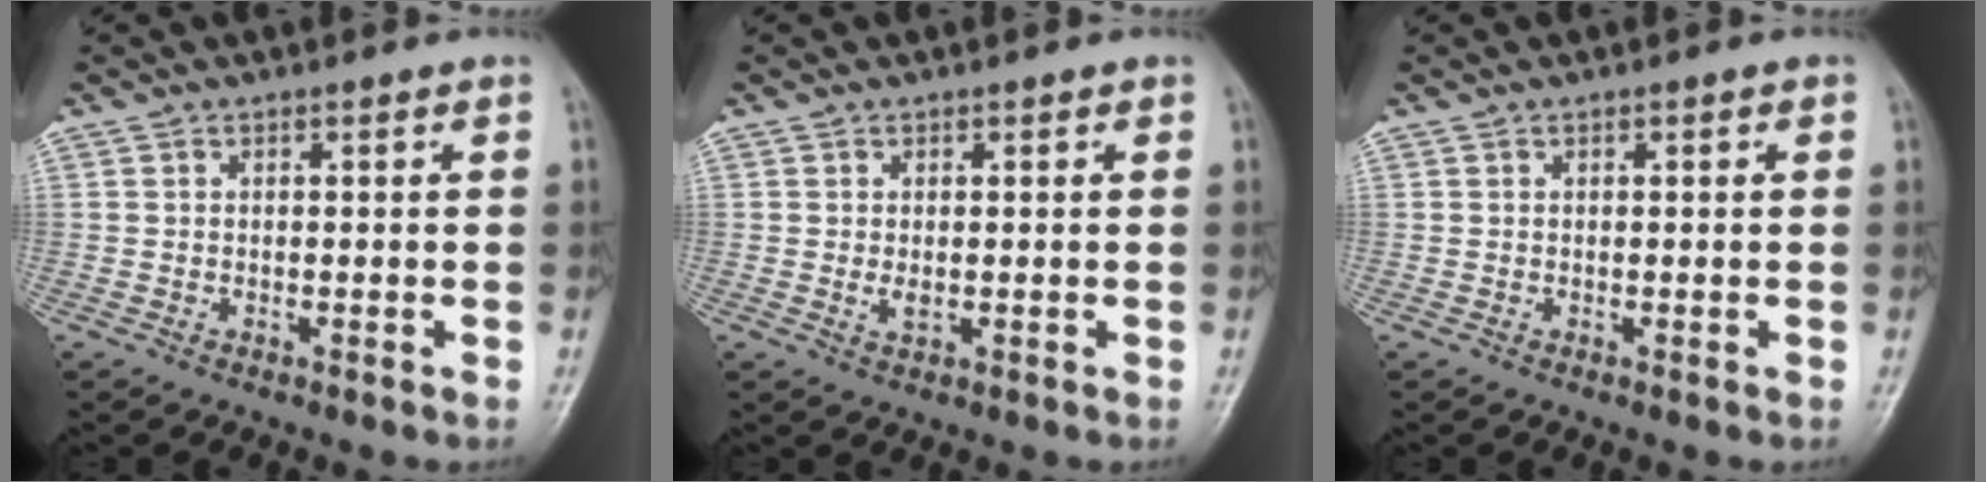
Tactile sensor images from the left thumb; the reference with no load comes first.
{"total": 1.7, "force": [0.1, 1.1, 1.3], "torque": [-0.020, -0.004, 0.003]}
{"total": 0.6, "force": [0.2, 0.2, 0.6], "torque": [-0.006, 0.002, 0.002]}